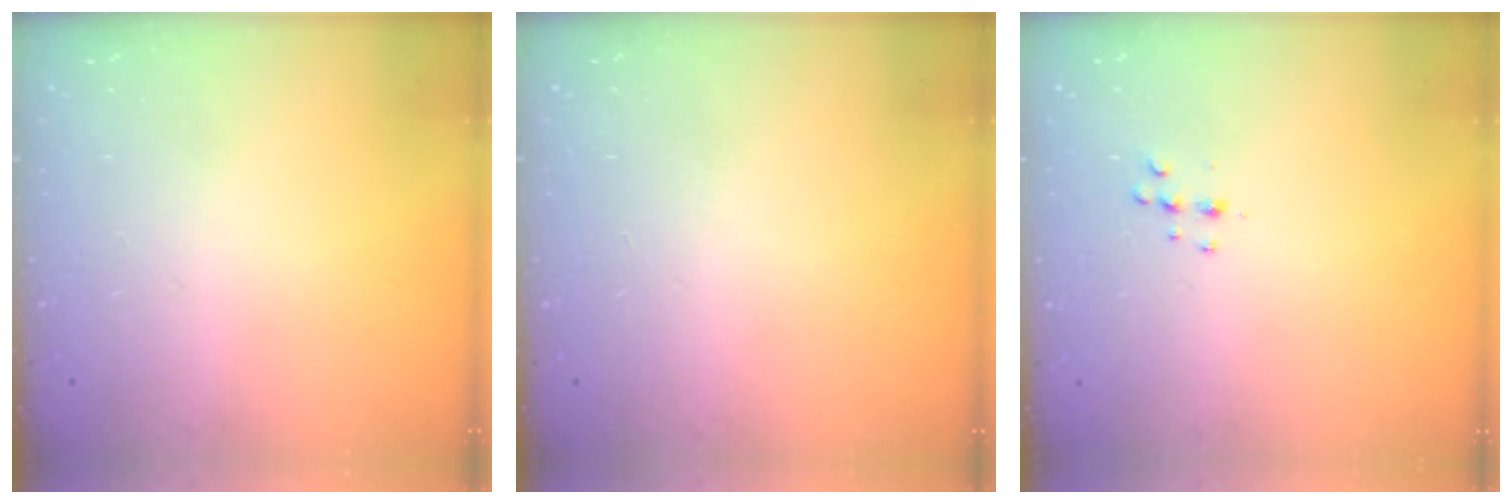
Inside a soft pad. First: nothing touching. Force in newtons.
{"total": 0.0}
{"total": 5.1, "press": 5.0, "slide": 0.8}